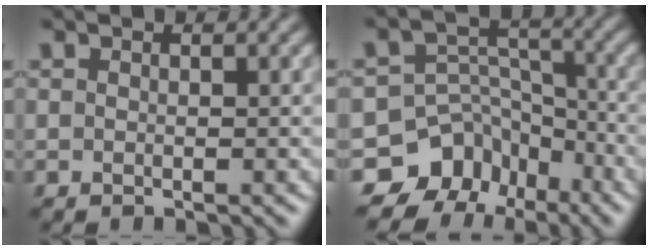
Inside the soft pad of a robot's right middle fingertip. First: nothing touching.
{"total": 8.7, "force": [-6.3, 5.9, 0.9], "torque": [0.002, 0.017, -0.100]}